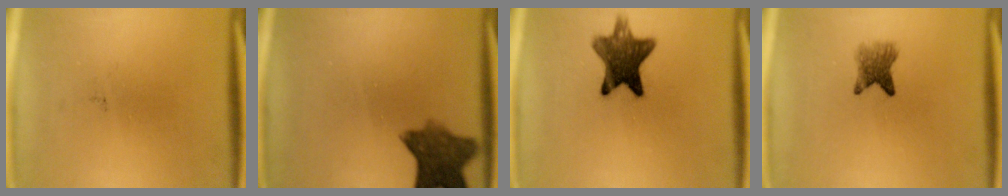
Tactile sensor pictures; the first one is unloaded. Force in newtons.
{"total": 8.1}
{"total": 10.6}
{"total": 3.6}